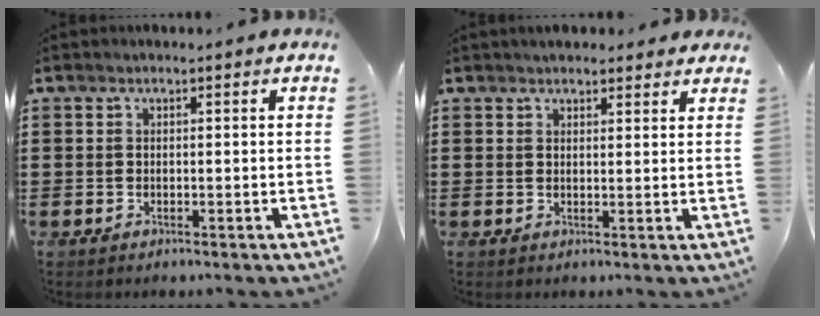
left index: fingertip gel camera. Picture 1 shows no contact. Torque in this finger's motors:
{"motor_torque": [2.14, 0.00, 0.03, -0.11]}